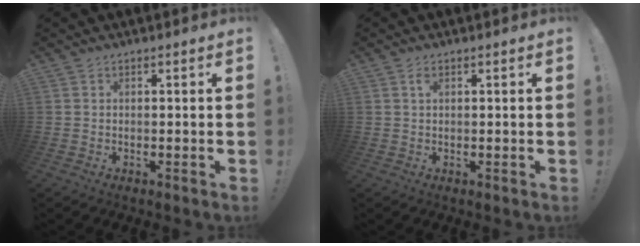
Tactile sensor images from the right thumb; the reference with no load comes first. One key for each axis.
{"total": 1.3, "fx": 0.5, "fy": 0.6, "fz": 1.1, "tx": -0.016, "ty": -0.001, "tz": 0.007}